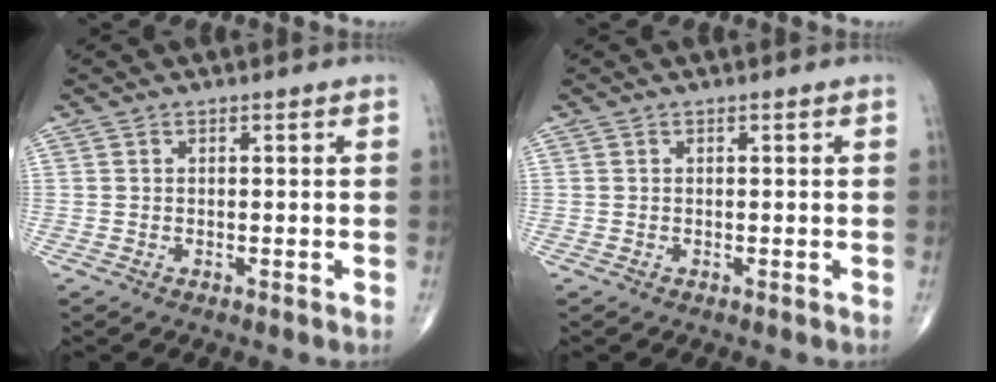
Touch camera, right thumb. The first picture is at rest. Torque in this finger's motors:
{"motor_torque": [0.00, 0.00, 0.00, 0.00, 0.00]}